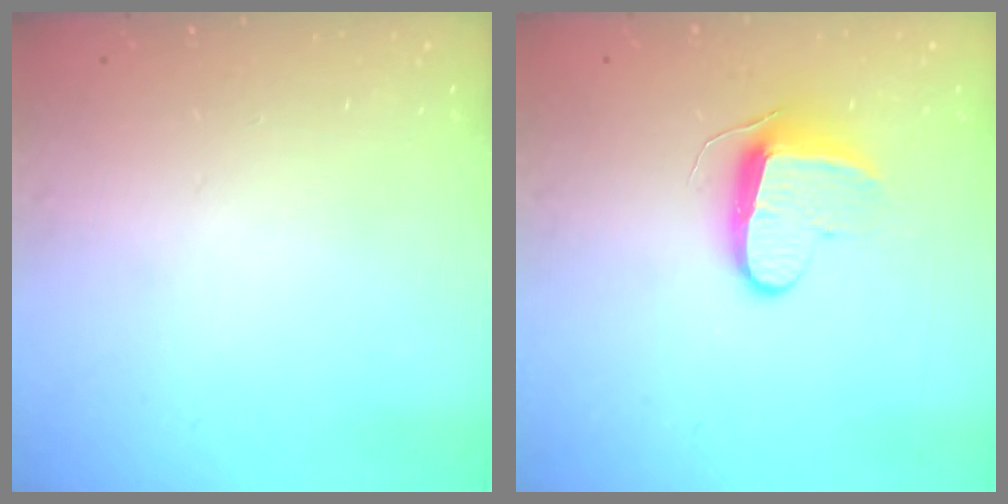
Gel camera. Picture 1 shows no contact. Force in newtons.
{"total": 9.6, "press": 9.6, "slide": 0.4}